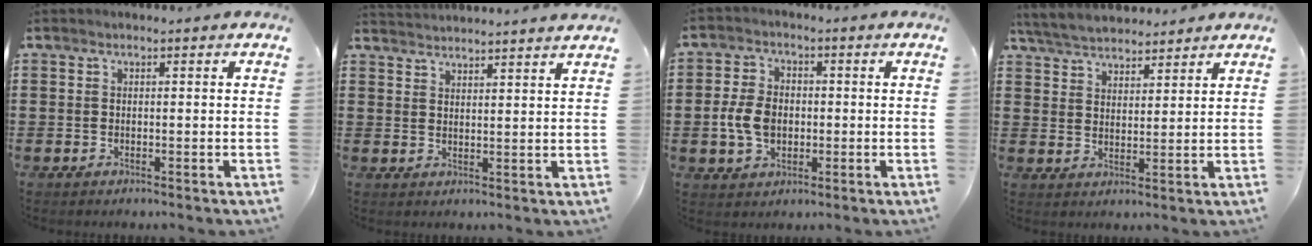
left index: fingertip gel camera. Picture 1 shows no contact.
{"total": 2.9, "force": [2.9, -0.7, -0.3], "torque": [-0.004, -0.011, 0.054]}
{"total": 5.9, "force": [-0.7, 4.1, 4.2], "torque": [-0.109, 0.000, -0.020]}
{"total": 5.1, "force": [4.9, 1.3, 0.8], "torque": [-0.036, -0.012, 0.090]}